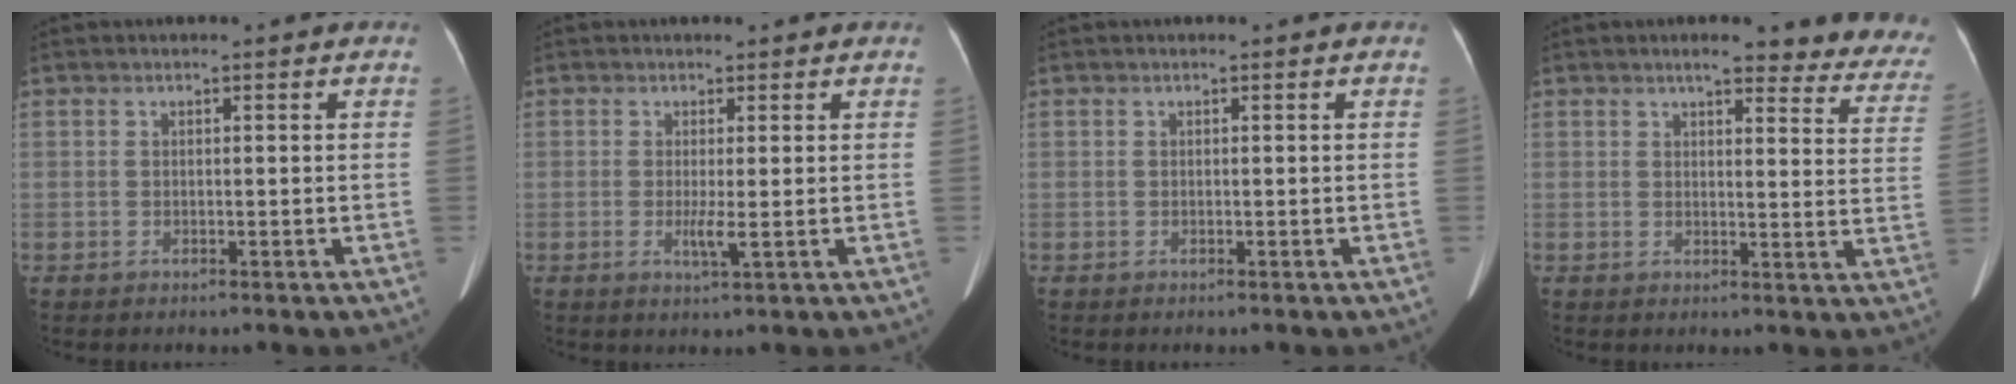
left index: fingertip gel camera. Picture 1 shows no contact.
{"total": 2.3, "force": [0.1, 0.1, 2.3], "torque": [-0.044, -0.004, 0.006]}
{"total": 0.0}
{"total": 17.6, "force": [15.9, 3.7, 6.6], "torque": [-0.043, -0.033, 0.160]}